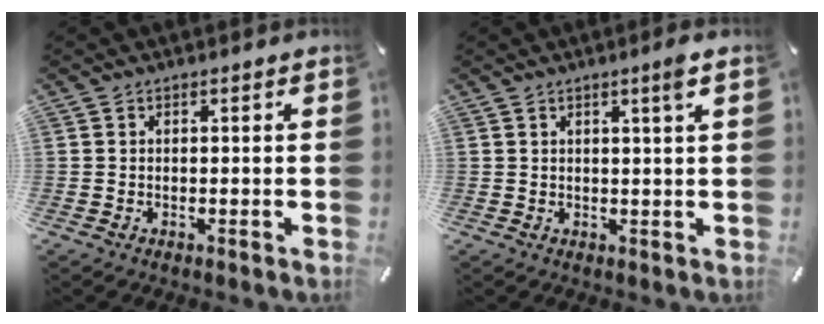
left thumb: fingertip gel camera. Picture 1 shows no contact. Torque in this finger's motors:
{"motor_torque": [0.21, -0.24, 0.10, 0.08, 0.03]}